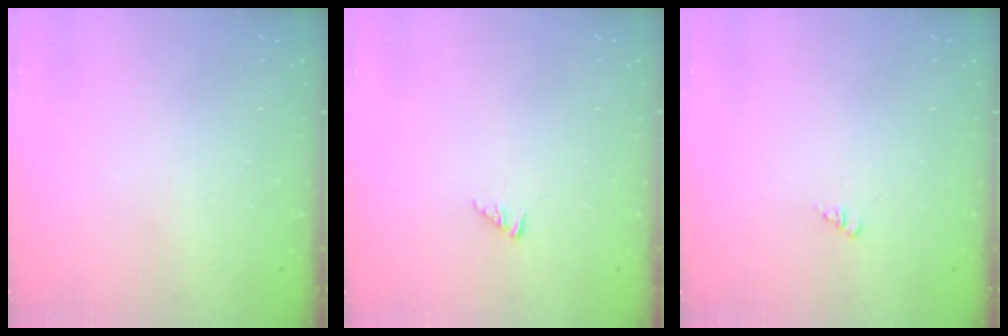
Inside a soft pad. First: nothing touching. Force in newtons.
{"total": 0.7, "press": 0.7, "slide": 0.1}
{"total": 1.3, "press": 1.3, "slide": 0.3}